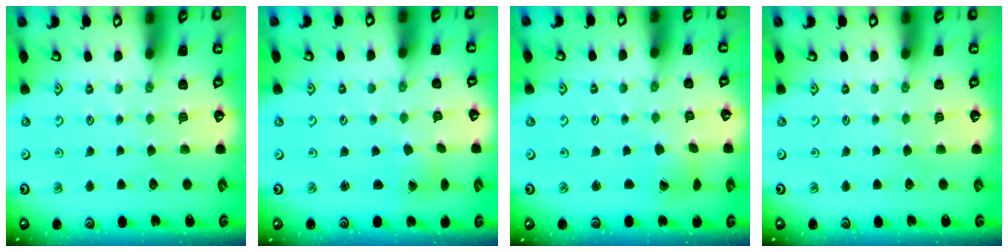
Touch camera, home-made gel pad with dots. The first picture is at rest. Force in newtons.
{"total": 1.3, "press": 1.3, "slide": 0.1}
{"total": 1.4, "press": 1.4, "slide": 0.2}
{"total": 0.0}